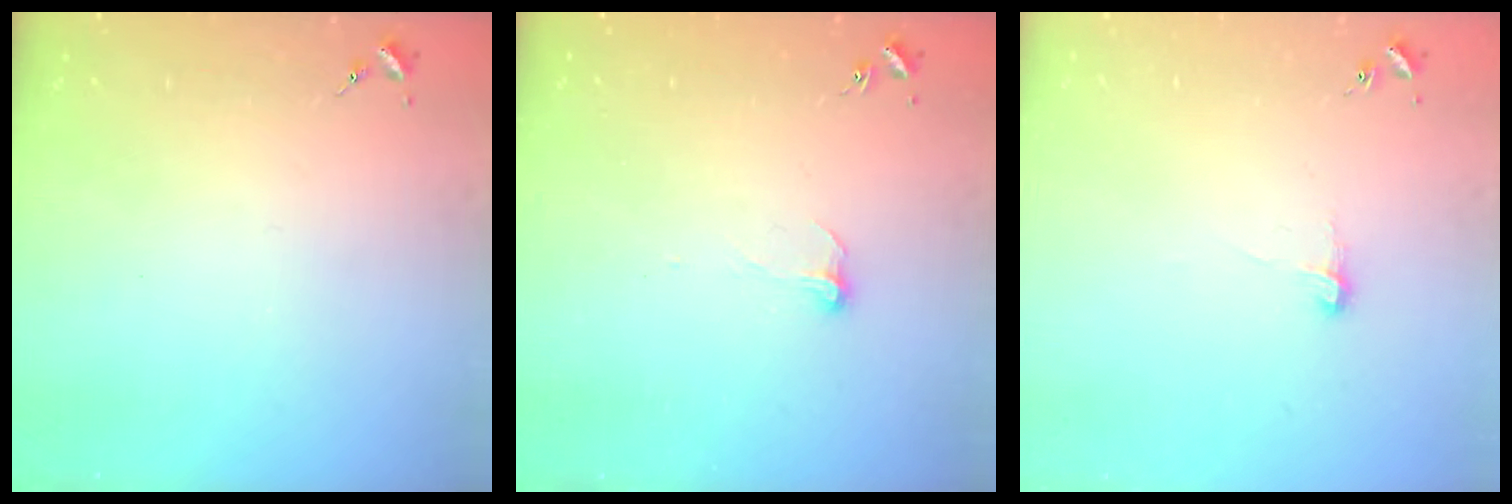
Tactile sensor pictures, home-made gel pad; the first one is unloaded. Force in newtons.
{"total": 5.3, "press": 5.3, "slide": 0.6}
{"total": 5.6, "press": 5.6, "slide": 0.5}